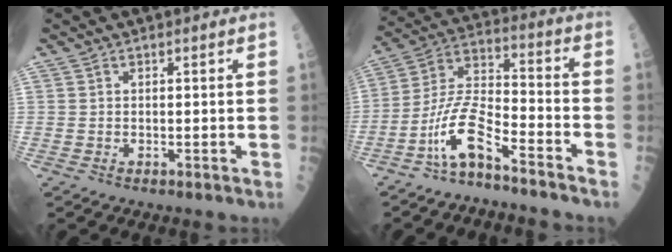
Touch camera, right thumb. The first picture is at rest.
{"total": 10.9, "force": [-7.1, 2.8, 7.8], "torque": [-0.171, 0.082, -0.136]}